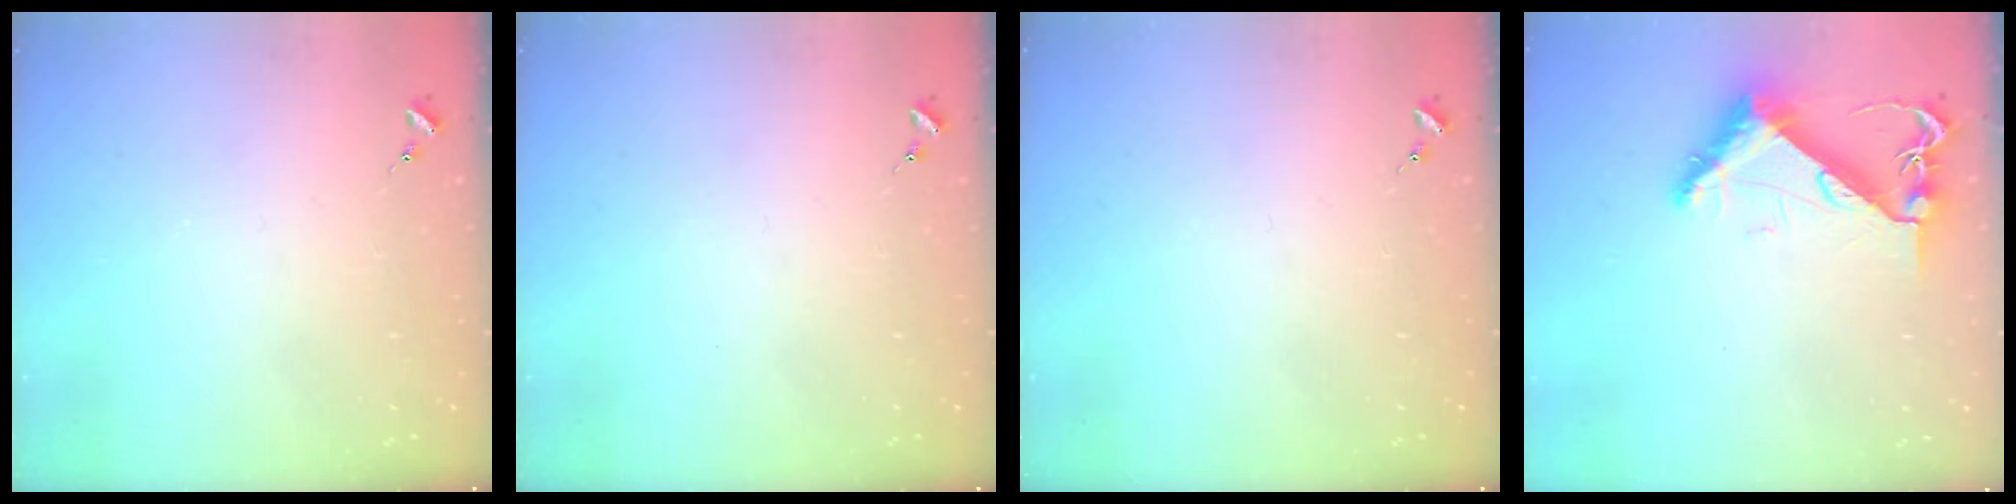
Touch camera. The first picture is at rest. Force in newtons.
{"total": 0.0}
{"total": 0.0}
{"total": 8.3, "press": 8.2, "slide": 1.0}